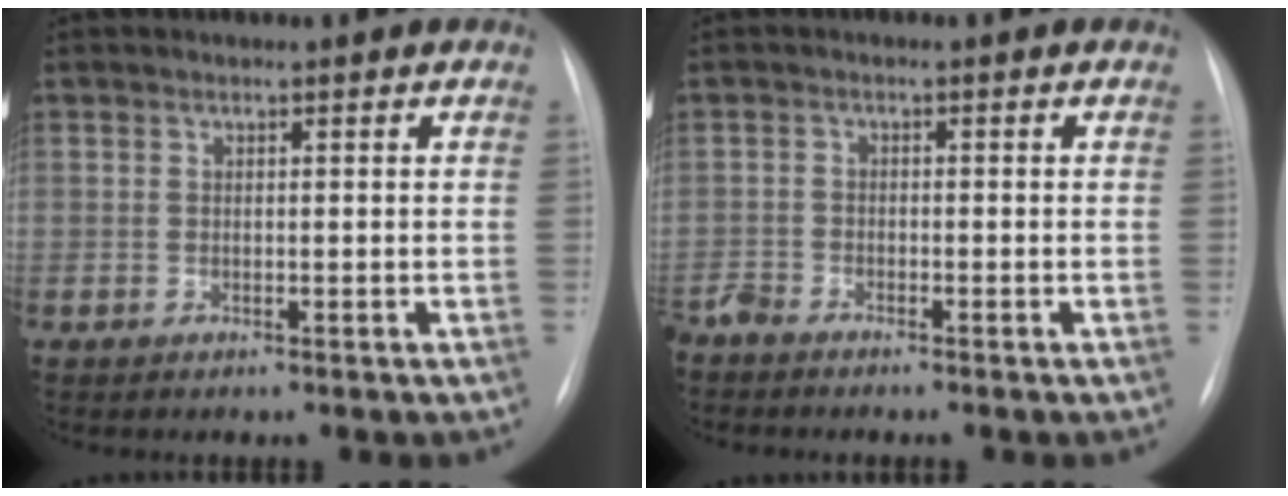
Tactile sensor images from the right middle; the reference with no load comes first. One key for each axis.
{"total": 2.4, "fx": -2.3, "fy": 0.2, "fz": 0.5, "tx": -0.008, "ty": -0.009, "tz": -0.048}